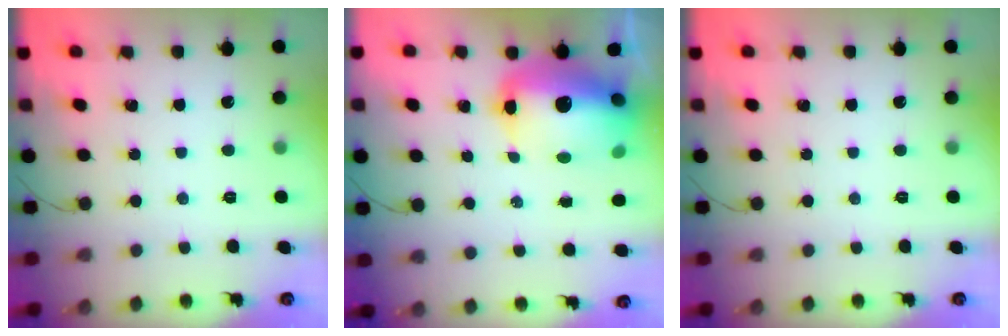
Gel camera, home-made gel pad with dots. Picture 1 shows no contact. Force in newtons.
{"total": 17.4, "press": 16.9, "slide": 4.3}
{"total": 0.0}